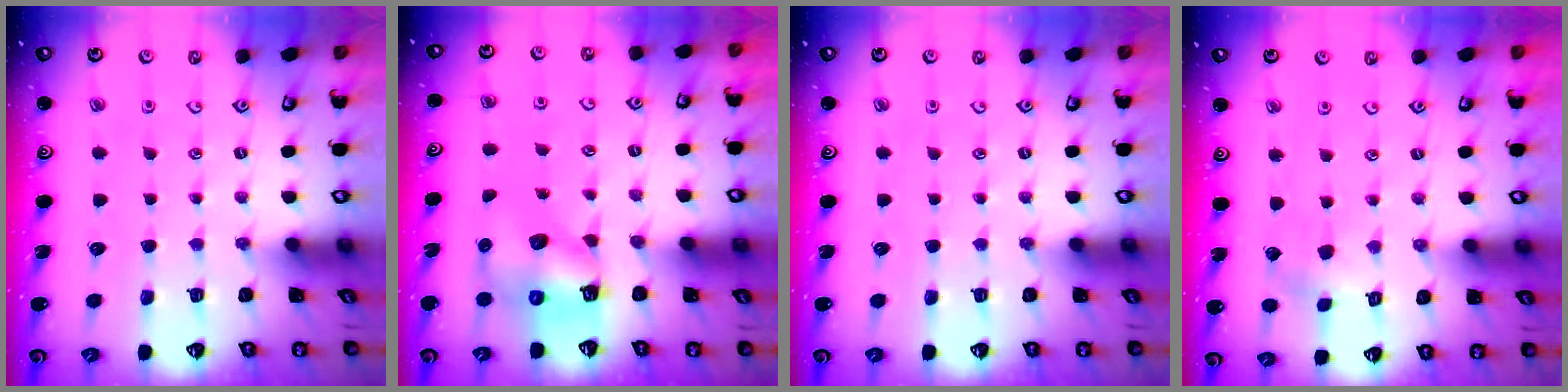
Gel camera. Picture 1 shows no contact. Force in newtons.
{"total": 7.3, "press": 7.3, "slide": 1.0}
{"total": 0.0}
{"total": 3.1, "press": 3.1, "slide": 0.4}